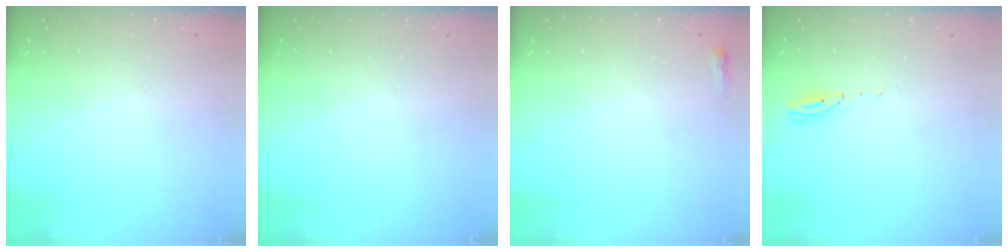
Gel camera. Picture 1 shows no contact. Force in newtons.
{"total": 0.0}
{"total": 2.2, "press": 2.2, "slide": 0.6}
{"total": 3.0, "press": 3.0, "slide": 0.2}